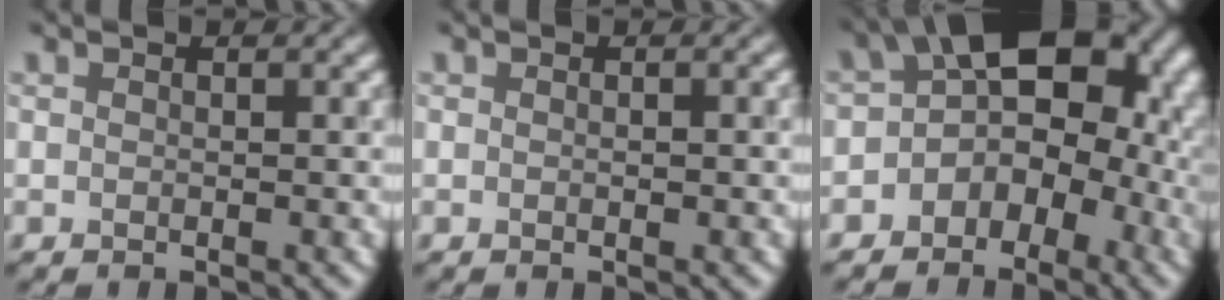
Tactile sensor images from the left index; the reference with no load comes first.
{"total": 0.7, "force": [0.0, 0.2, 0.7], "torque": [-0.008, -0.002, 0.001]}
{"total": 10.7, "force": [-0.6, 7.2, 7.9], "torque": [-0.079, 0.019, -0.018]}